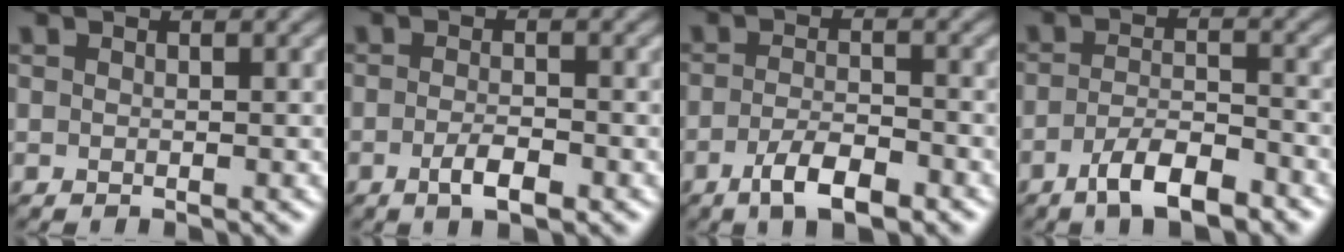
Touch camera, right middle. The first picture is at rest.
{"total": 2.5, "force": [-1.4, 0.7, 2.0], "torque": [-0.040, -0.001, -0.025]}
{"total": 4.0, "force": [-2.6, 1.3, 2.8], "torque": [-0.057, -0.001, -0.047]}
{"total": 4.8, "force": [-3.3, 1.4, 3.1], "torque": [-0.060, 0.000, -0.058]}